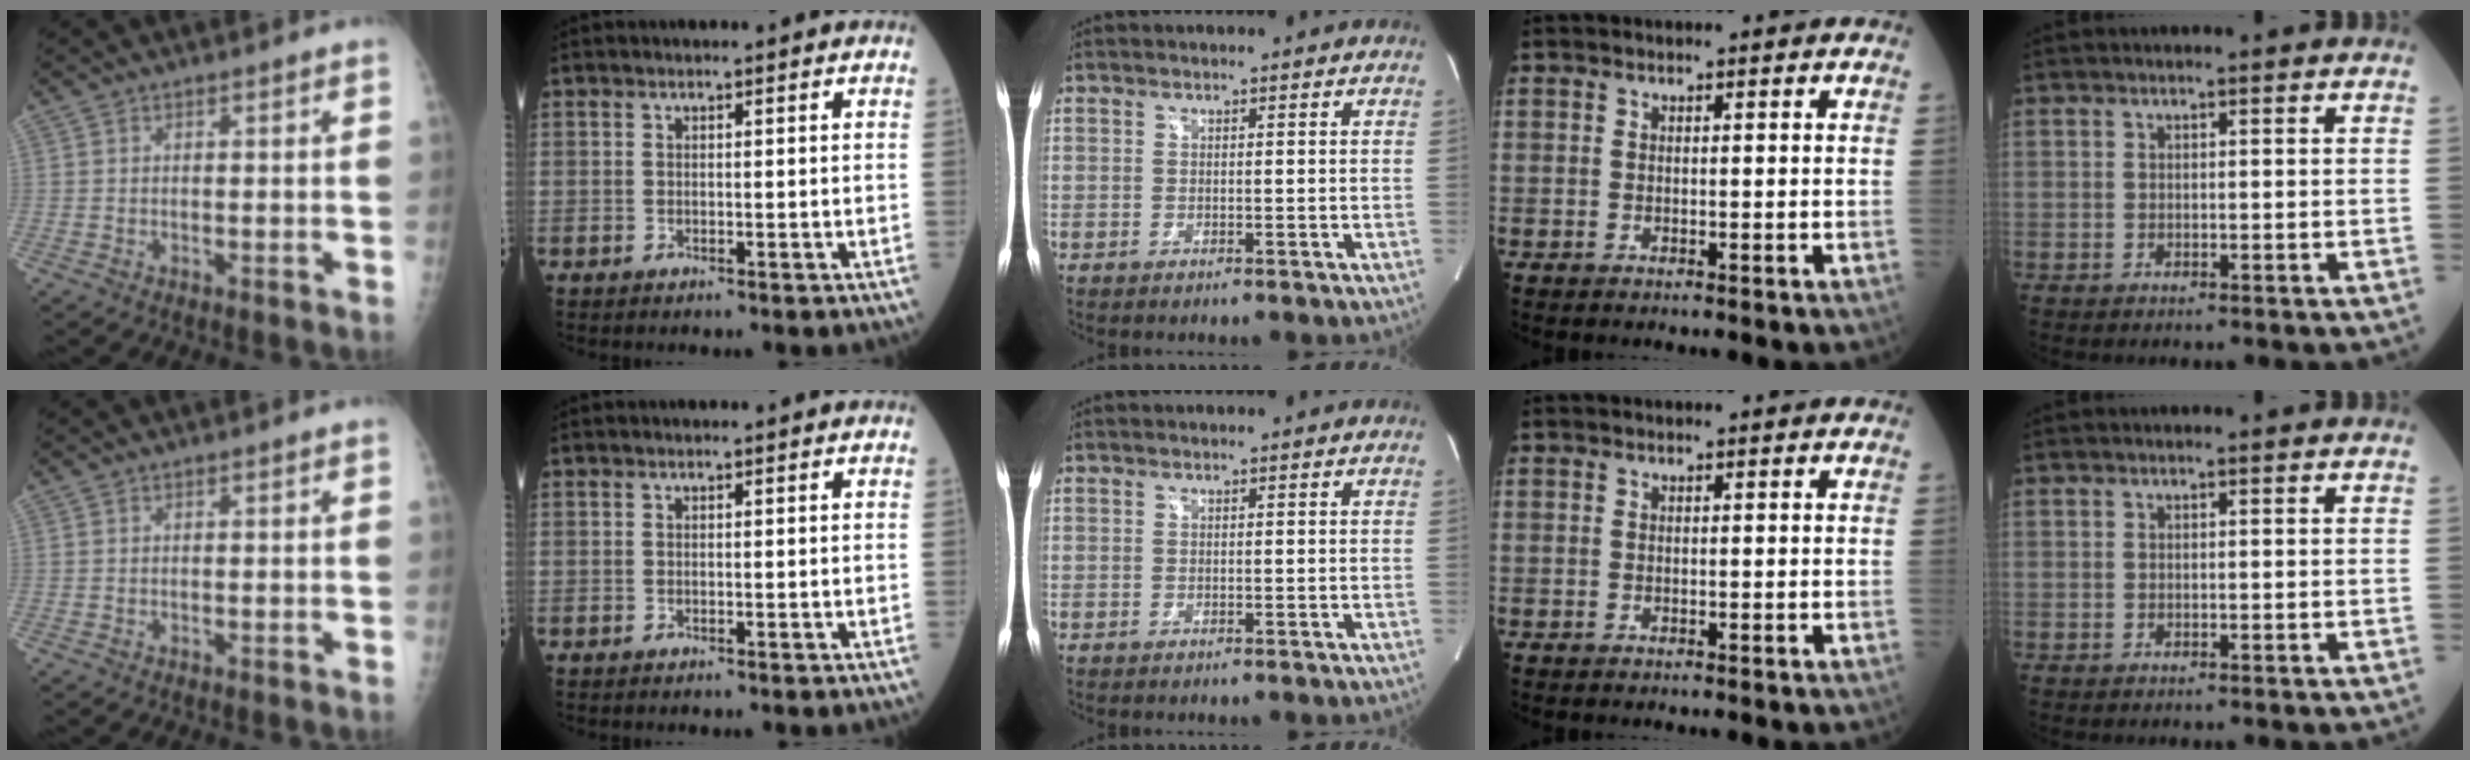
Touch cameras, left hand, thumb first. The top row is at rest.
{}